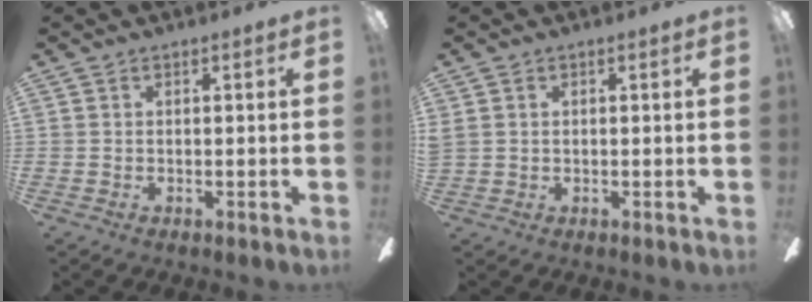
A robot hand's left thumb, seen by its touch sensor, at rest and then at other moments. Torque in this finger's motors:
{"motor_torque": [-0.47, 0.57, 0.17, -0.44, 0.06]}